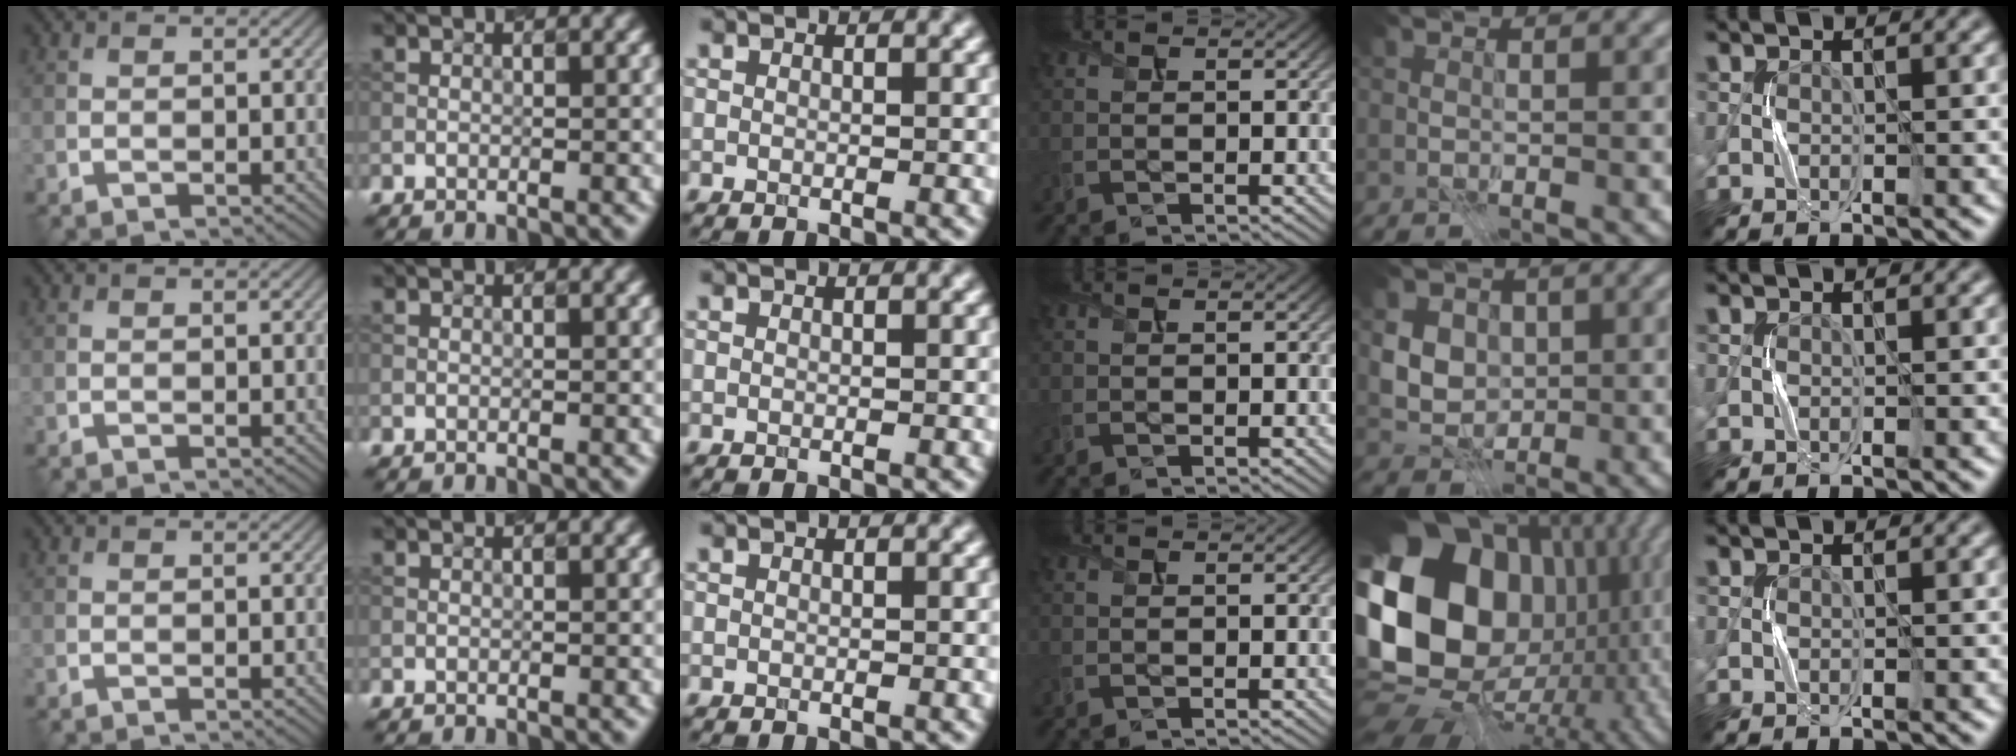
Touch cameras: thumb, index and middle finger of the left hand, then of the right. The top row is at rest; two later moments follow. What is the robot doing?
{"motion": "press", "object": "sticker"}